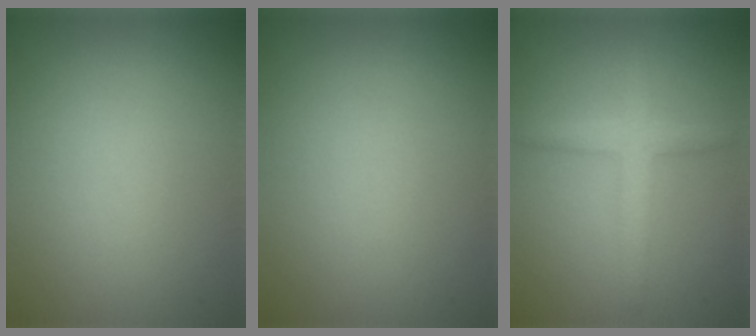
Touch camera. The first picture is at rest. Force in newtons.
{"total": 0.0}
{"total": 2.7, "press": 2.7, "slide": 0.2}